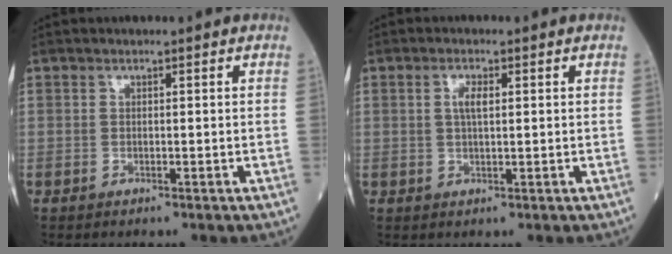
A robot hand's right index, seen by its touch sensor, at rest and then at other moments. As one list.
[{"total": 2.4, "force": [0.6, 0.6, 2.3], "torque": [-0.050, 0.002, 0.011]}]